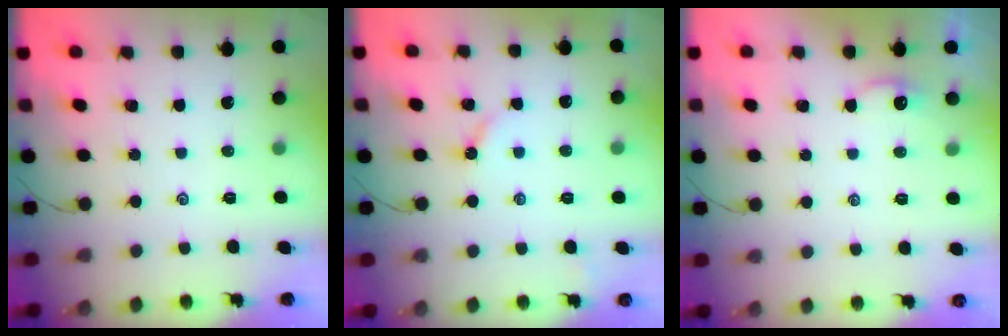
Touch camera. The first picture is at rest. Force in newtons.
{"total": 2.8, "press": 2.8, "slide": 0.2}
{"total": 2.1, "press": 2.0, "slide": 0.3}